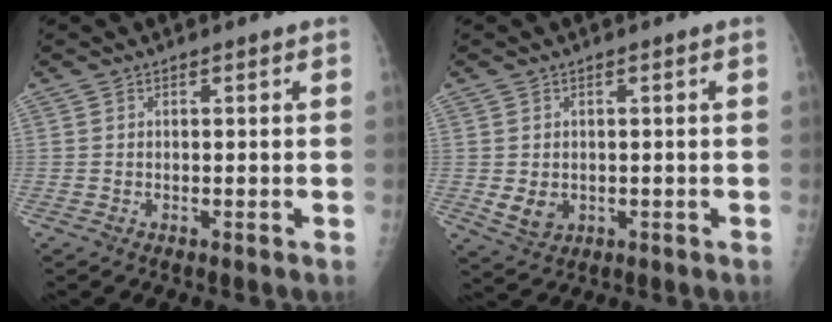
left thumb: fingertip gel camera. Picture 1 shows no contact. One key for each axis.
{"total": 3.8, "fx": -0.4, "fy": 3.1, "fz": 2.1, "tx": -0.025, "ty": -0.005, "tz": 0.006}